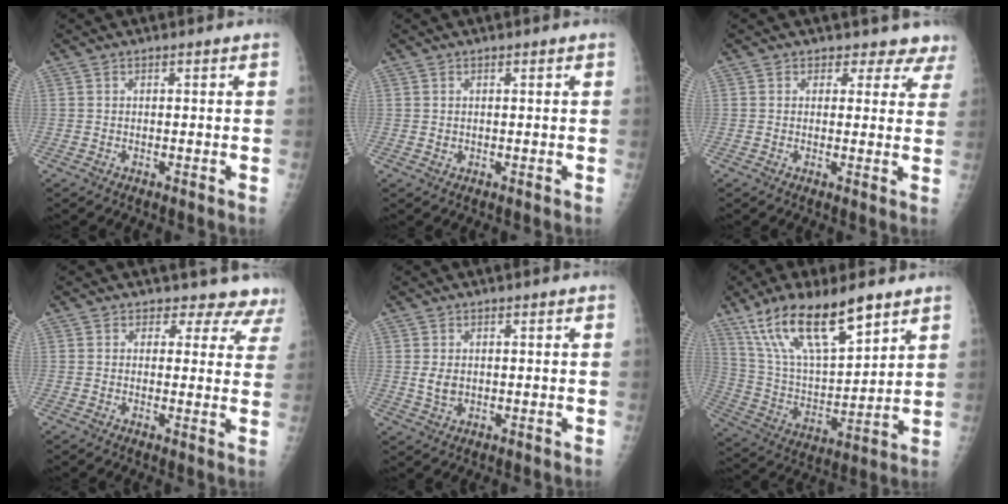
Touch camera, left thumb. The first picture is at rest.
{"total": 0.6, "force": [0.2, 0.5, 0.2], "torque": [0.003, -0.001, 0.004]}
{"total": 5.5, "force": [4.5, 3.1, -0.2], "torque": [0.047, -0.021, 0.029]}
{"total": 8.0, "force": [6.9, 3.9, 0.1], "torque": [0.052, -0.032, 0.050]}
{"total": 2.8, "force": [0.4, 2.0, 1.9], "torque": [-0.027, -0.006, 0.014]}
{"total": 19.2, "force": [12.5, 6.4, 13.1], "torque": [-0.214, -0.048, 0.242]}